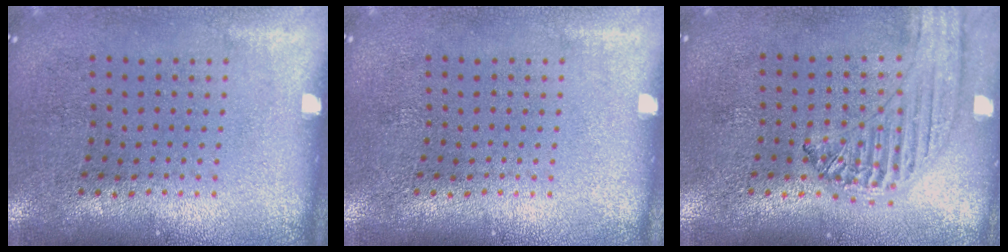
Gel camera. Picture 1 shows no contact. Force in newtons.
{"total": 0.0}
{"total": 1.2, "press": 1.2, "slide": 0.1}